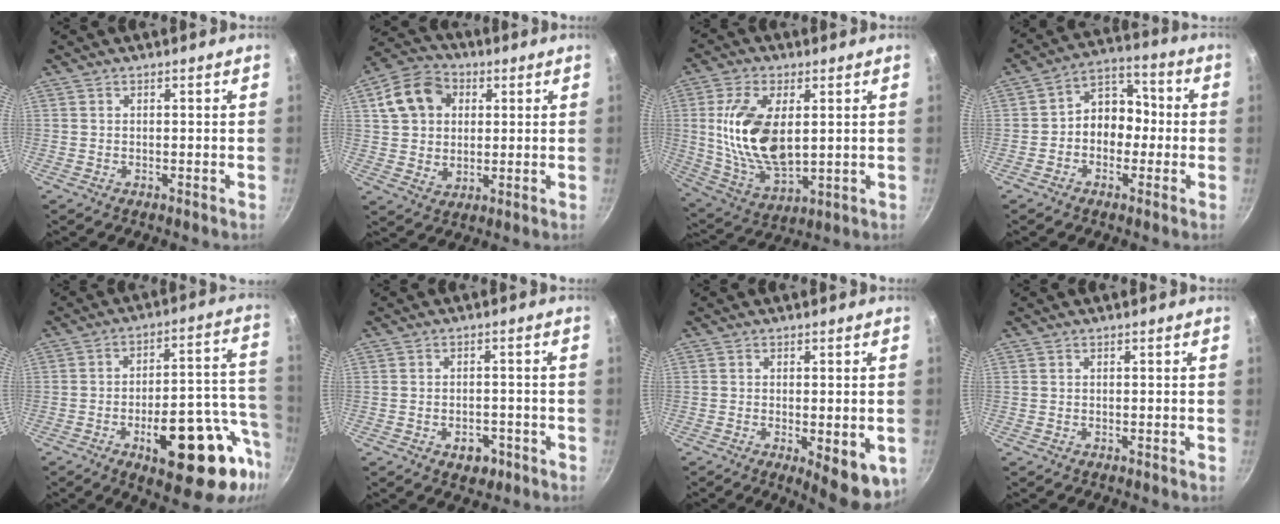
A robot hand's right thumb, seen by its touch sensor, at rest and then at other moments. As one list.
[{"total": 12.3, "force": [3.4, 9.8, 6.6], "torque": [-0.097, 0.005, 0.051]}, {"total": 16.5, "force": [2.4, 8.7, 13.8], "torque": [-0.260, -0.016, 0.054]}, {"total": 9.9, "force": [-1.2, 7.9, 5.8], "torque": [-0.031, 0.041, -0.037]}, {"total": 21.9, "force": [-8.6, 8.4, 18.3], "torque": [-0.201, 0.039, -0.114]}, {"total": 4.3, "force": [-2.1, 2.9, 2.3], "torque": [-0.016, 0.017, -0.019]}, {"total": 9.2, "force": [-2.4, 3.0, 8.3], "torque": [-0.094, -0.006, -0.022]}, {"total": 0.0}]